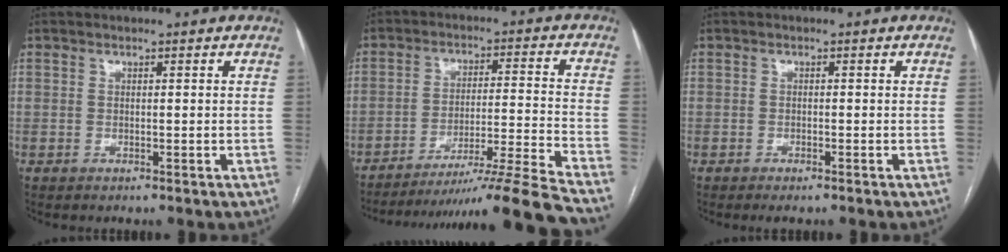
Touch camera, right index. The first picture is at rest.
{"total": 19.2, "force": [-17.1, -4.7, 7.3], "torque": [-0.092, -0.024, -0.261]}
{"total": 1.4, "force": [-1.1, 0.2, 0.8], "torque": [-0.014, -0.002, -0.014]}